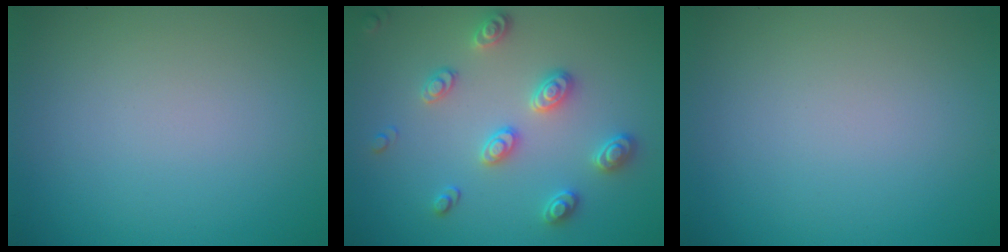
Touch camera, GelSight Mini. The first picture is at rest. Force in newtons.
{"total": 3.0, "press": 2.9, "slide": 0.6}
{"total": 0.0}